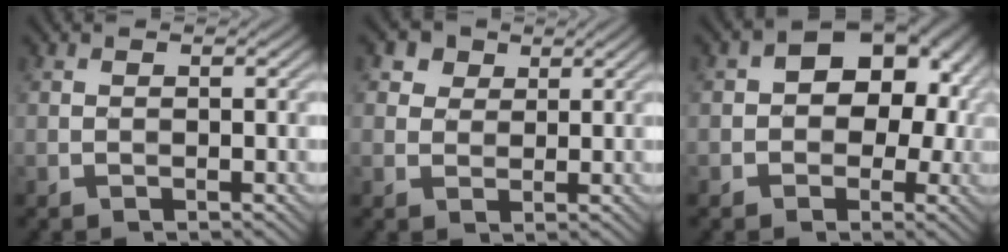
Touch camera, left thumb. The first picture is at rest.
{"total": 4.3, "force": [2.6, 3.0, 1.5], "torque": [-0.041, -0.002, 0.051]}
{"total": 10.7, "force": [0.8, 7.9, 7.1], "torque": [-0.062, 0.021, -0.007]}